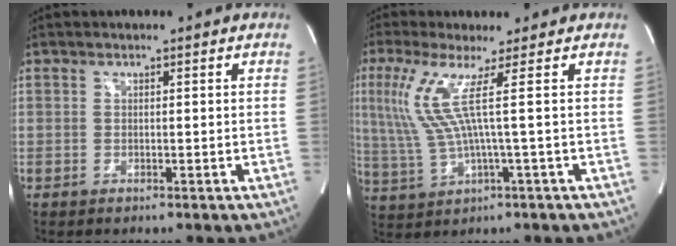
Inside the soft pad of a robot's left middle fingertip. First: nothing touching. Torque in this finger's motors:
{"motor_torque": [0.29, -0.22, 0.30, 0.21]}